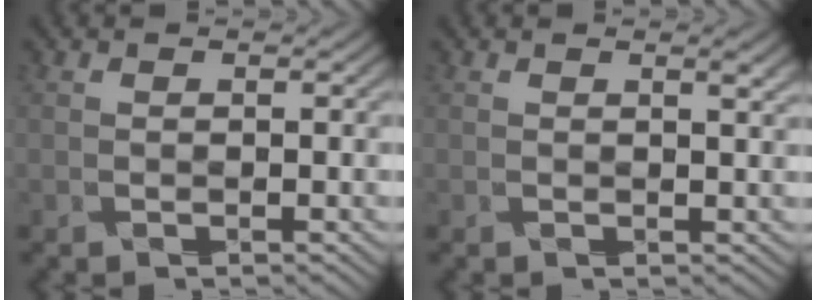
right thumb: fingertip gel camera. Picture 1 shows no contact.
{"total": 1.5, "force": [0.5, 0.4, 1.3], "torque": [-0.029, -0.002, 0.010]}